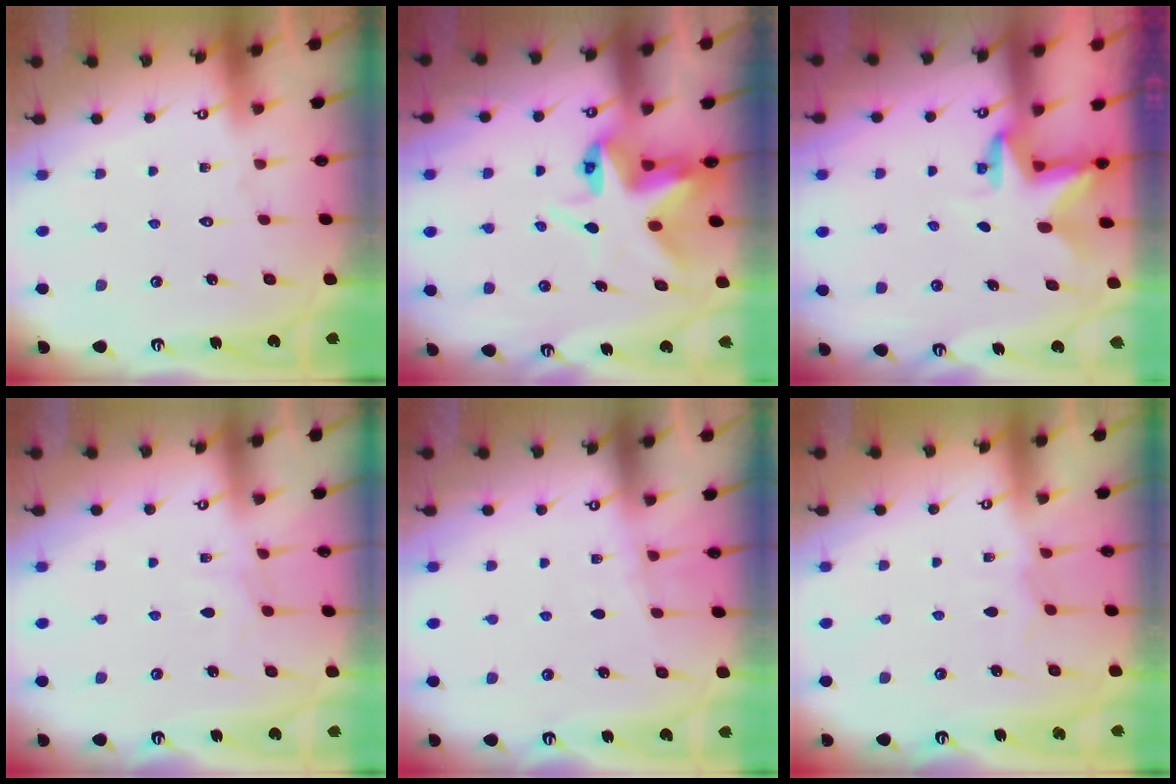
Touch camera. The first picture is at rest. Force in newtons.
{"total": 7.5, "press": 7.5, "slide": 0.4}
{"total": 2.9, "press": 2.9, "slide": 0.2}
{"total": 4.0, "press": 3.9, "slide": 0.6}
{"total": 3.0, "press": 2.9, "slide": 0.4}
{"total": 3.9, "press": 3.9, "slide": 0.7}